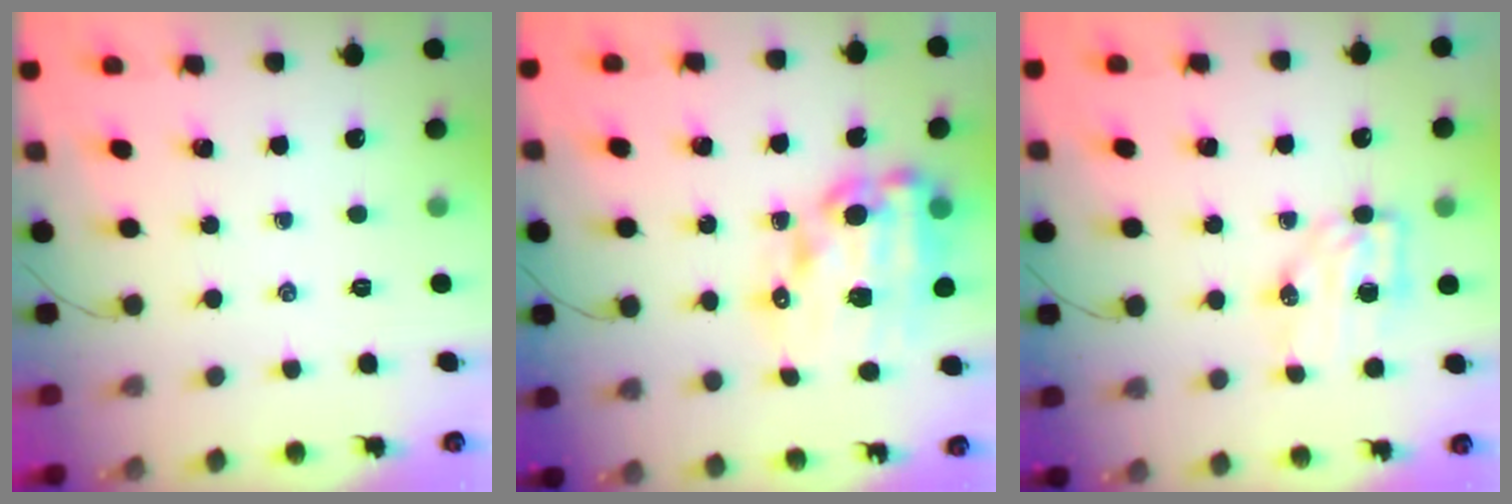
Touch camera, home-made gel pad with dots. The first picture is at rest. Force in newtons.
{"total": 17.1, "press": 16.7, "slide": 3.8}
{"total": 6.6, "press": 6.6, "slide": 0.7}